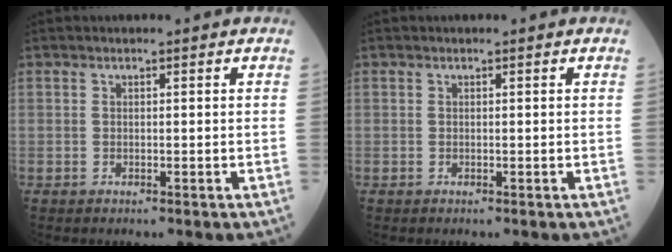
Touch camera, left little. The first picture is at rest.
{"total": 0.0}